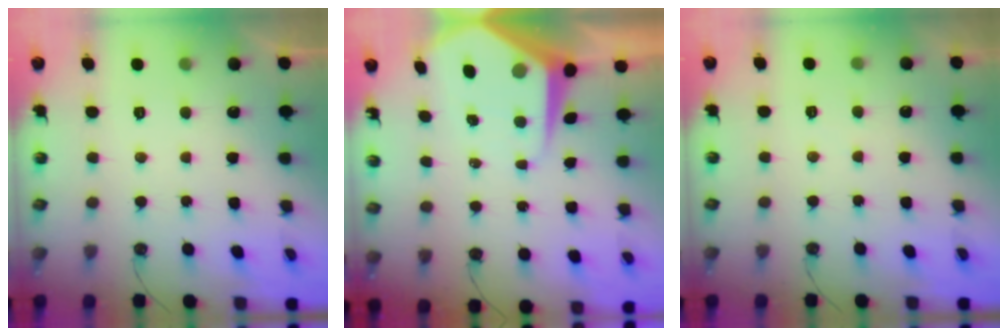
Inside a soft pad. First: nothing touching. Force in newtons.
{"total": 9.3, "press": 9.3, "slide": 0.9}
{"total": 2.9, "press": 2.9, "slide": 0.5}